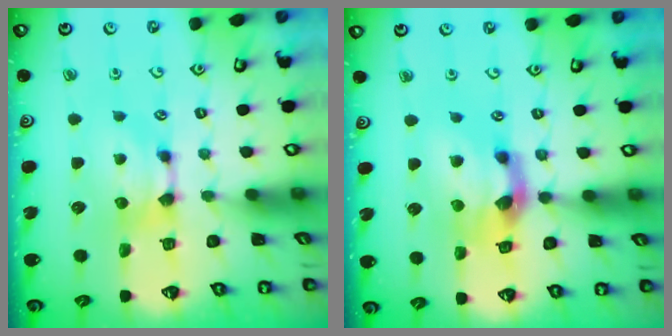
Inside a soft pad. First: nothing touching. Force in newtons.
{"total": 4.6, "press": 4.2, "slide": 2.1}